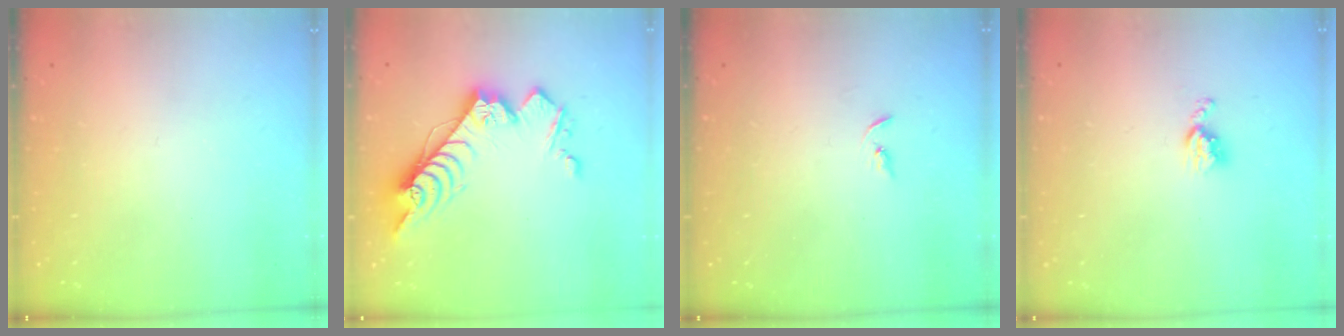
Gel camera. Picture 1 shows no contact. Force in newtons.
{"total": 14.6, "press": 14.5, "slide": 1.0}
{"total": 2.2, "press": 2.2, "slide": 0.2}
{"total": 5.1, "press": 5.1, "slide": 0.7}